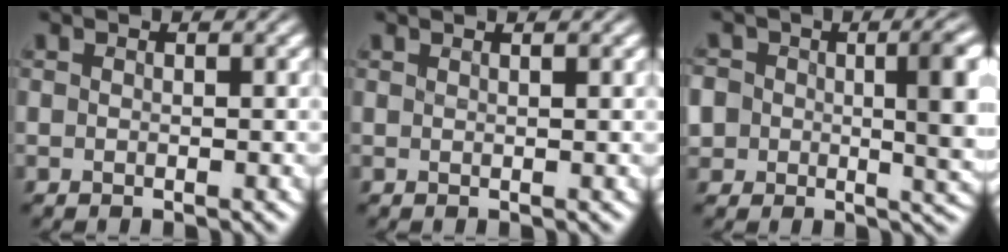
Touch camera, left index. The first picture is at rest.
{"total": 1.4, "force": [1.0, 0.5, 0.9], "torque": [0.001, -0.001, -0.003]}
{"total": 8.0, "force": [0.4, 5.0, 6.3], "torque": [-0.091, -0.010, 0.011]}